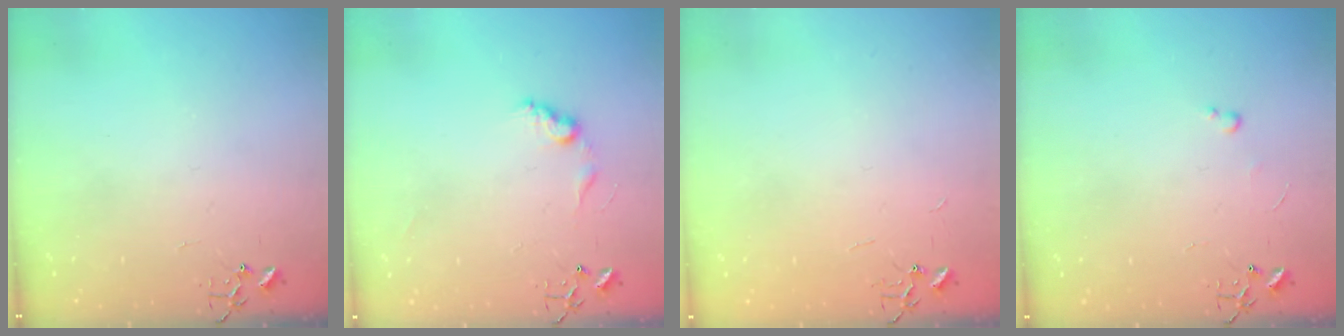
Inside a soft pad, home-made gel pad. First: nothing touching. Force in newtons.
{"total": 7.9, "press": 7.9, "slide": 0.5}
{"total": 1.8, "press": 1.8, "slide": 0.2}
{"total": 2.4, "press": 2.3, "slide": 0.4}